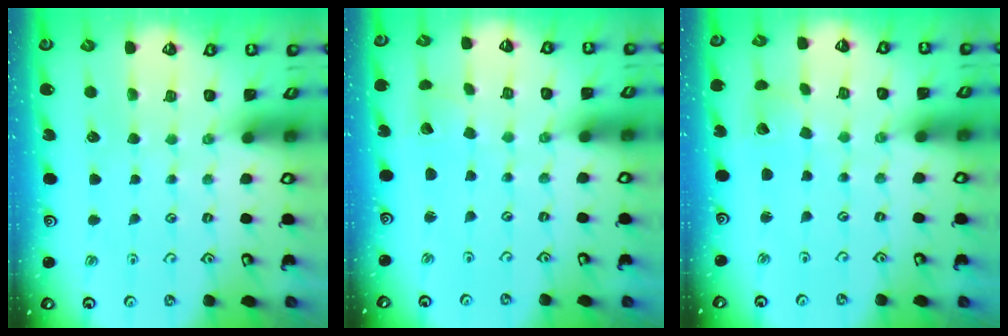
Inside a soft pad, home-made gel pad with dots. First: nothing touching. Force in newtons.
{"total": 2.1, "press": 2.1, "slide": 0.1}
{"total": 2.3, "press": 2.3, "slide": 0.3}